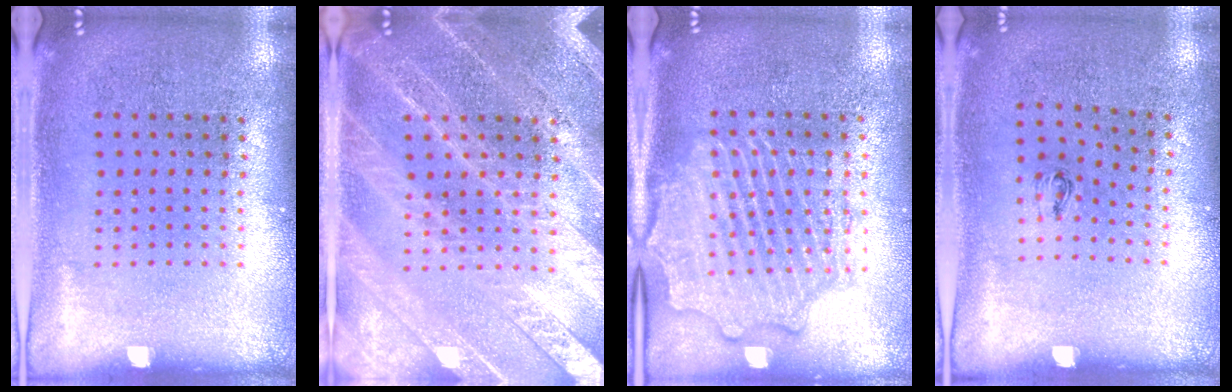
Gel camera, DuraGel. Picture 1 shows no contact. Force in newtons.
{"total": 3.4, "press": 3.3, "slide": 1.0}
{"total": 2.3, "press": 2.2, "slide": 0.5}
{"total": 0.6, "press": 0.2, "slide": 0.5}